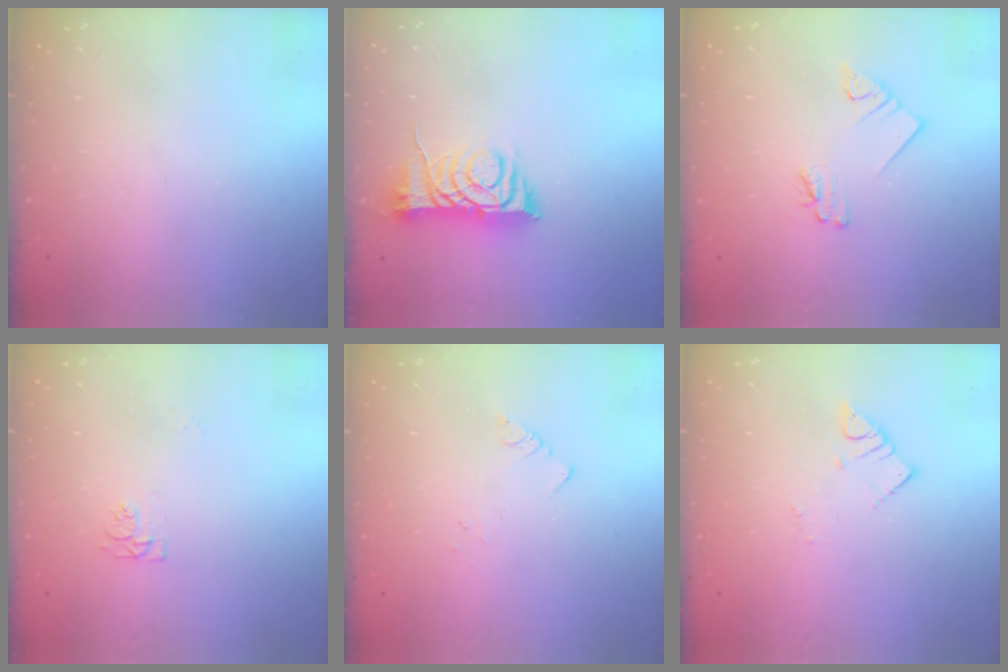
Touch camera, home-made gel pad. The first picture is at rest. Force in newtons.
{"total": 9.4, "press": 9.4, "slide": 0.5}
{"total": 2.3, "press": 2.3, "slide": 0.1}
{"total": 4.3, "press": 4.3, "slide": 0.8}
{"total": 1.3, "press": 1.2, "slide": 0.1}
{"total": 2.7, "press": 2.7, "slide": 0.1}